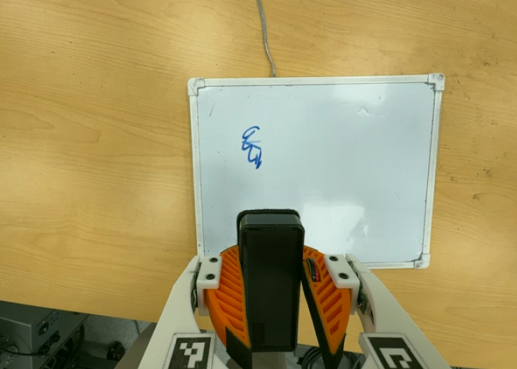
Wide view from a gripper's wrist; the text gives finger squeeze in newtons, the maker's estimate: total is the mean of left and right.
{"total": 11.0, "left": 9.9, "right": 12.1}